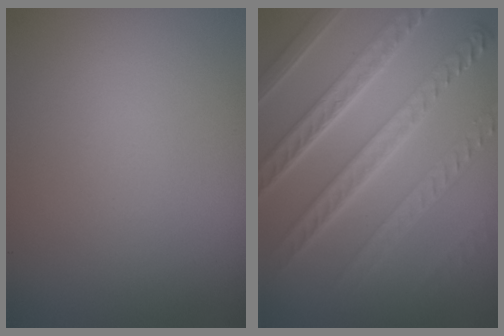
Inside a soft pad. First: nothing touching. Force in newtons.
{"total": 8.8, "press": 6.2, "slide": 6.2}